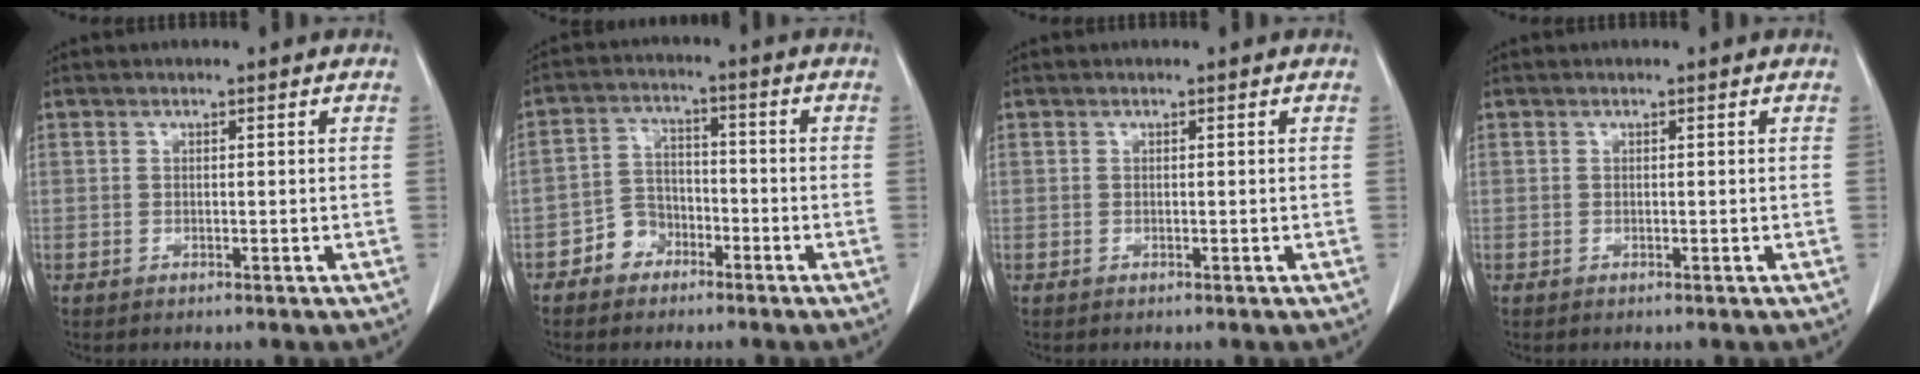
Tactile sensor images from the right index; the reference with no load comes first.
{"total": 5.0, "force": [-3.0, 3.8, 1.2], "torque": [-0.016, 0.016, -0.055]}
{"total": 0.0}
{"total": 0.0}